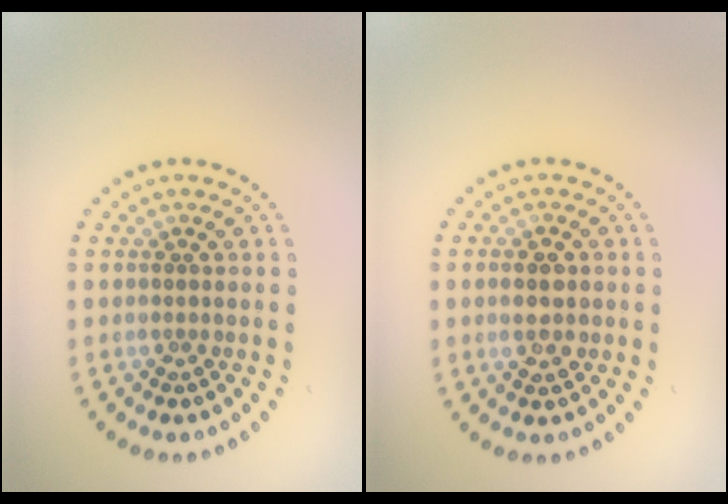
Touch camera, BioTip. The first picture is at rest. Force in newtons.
{"total": 2.9, "press": 2.9, "slide": 0.2}